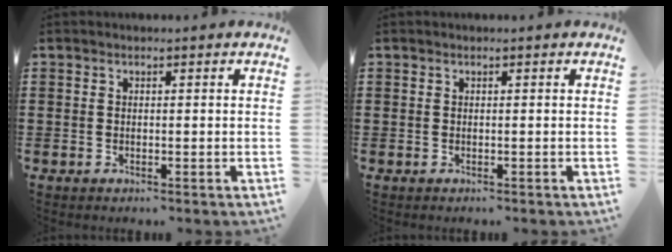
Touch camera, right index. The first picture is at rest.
{"total": 0.0}